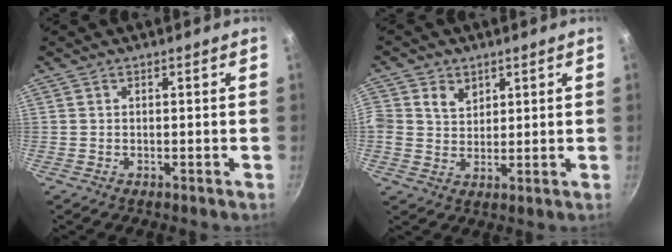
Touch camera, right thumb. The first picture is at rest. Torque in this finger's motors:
{"motor_torque": [-0.03, 0.11, 0.56, 0.36, 0.06]}